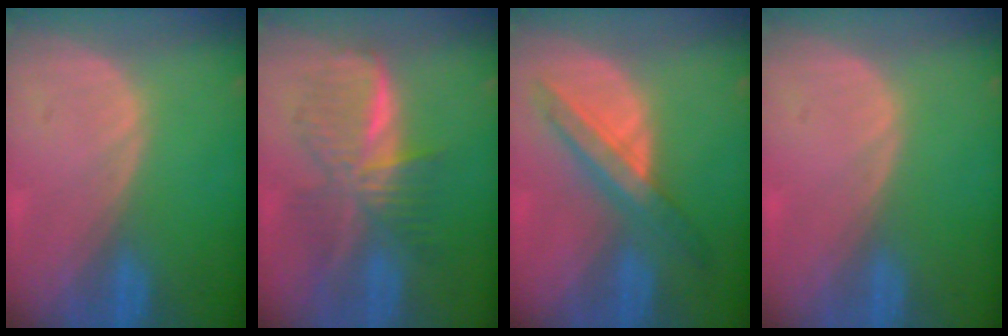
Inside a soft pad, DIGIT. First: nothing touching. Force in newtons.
{"total": 8.1, "press": 8.1, "slide": 0.3}
{"total": 6.4, "press": 6.4, "slide": 0.7}
{"total": 0.0}